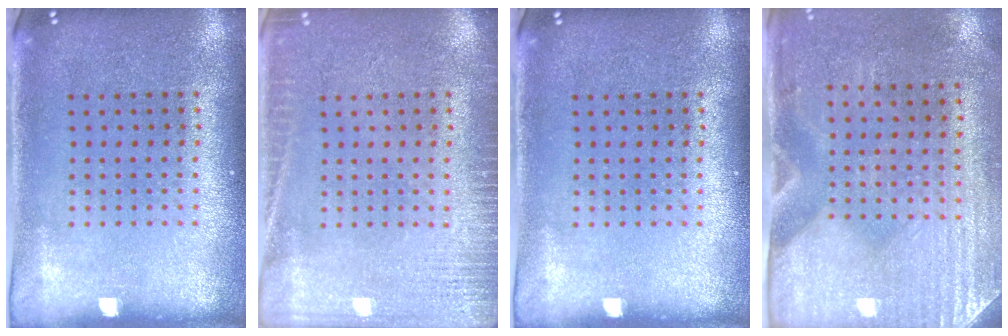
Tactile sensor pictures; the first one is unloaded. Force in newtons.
{"total": 2.9, "press": 2.9, "slide": 0.4}
{"total": 0.0}
{"total": 2.9, "press": 2.5, "slide": 1.5}